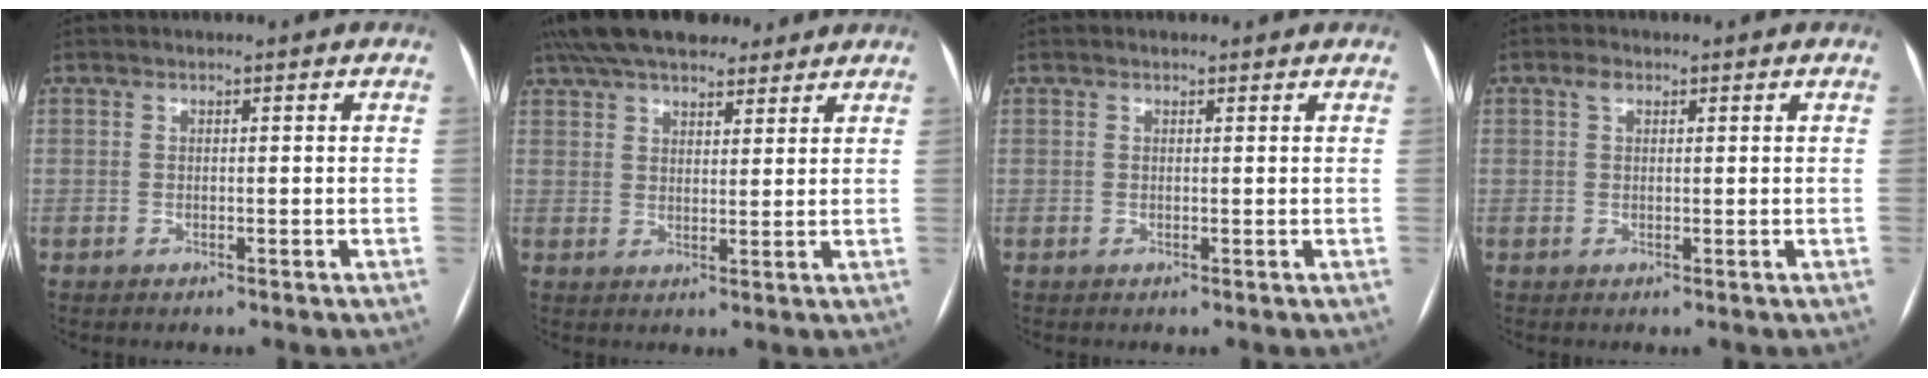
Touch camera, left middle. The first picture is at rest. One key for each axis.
{"total": 15.1, "fx": 12.0, "fy": 5.4, "fz": 7.3, "tx": -0.138, "ty": 0.052, "tz": 0.189}
{"total": 1.1, "fx": 0.9, "fy": 0.3, "fz": 0.5, "tx": -0.015, "ty": 0.019, "tz": 0.015}
{"total": 1.5, "fx": 0.8, "fy": 0.8, "fz": 1.0, "tx": -0.024, "ty": 0.011, "tz": 0.016}